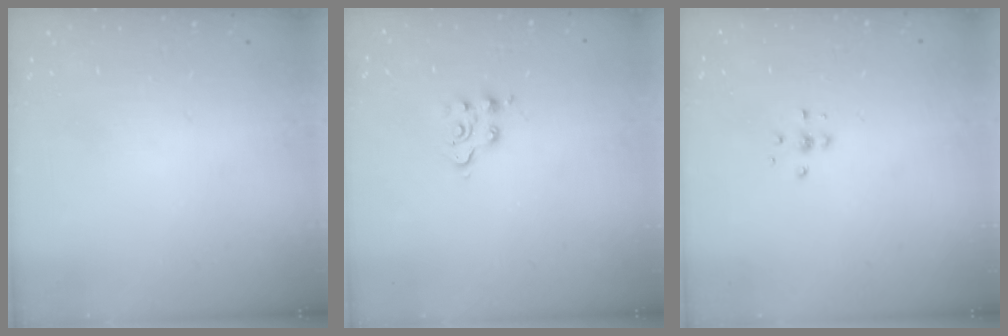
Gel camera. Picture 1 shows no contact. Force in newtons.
{"total": 4.5, "press": 4.4, "slide": 0.3}
{"total": 3.8, "press": 3.7, "slide": 0.8}